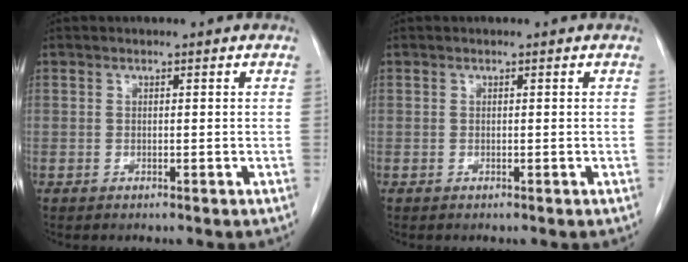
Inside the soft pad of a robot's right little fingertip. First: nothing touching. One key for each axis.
{"total": 0.0}